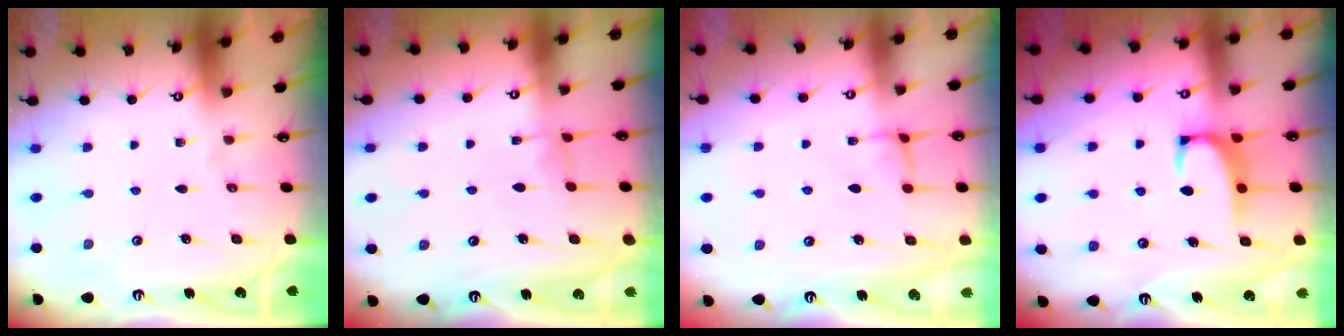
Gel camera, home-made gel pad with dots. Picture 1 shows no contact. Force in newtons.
{"total": 0.8, "press": 0.6, "slide": 0.6}
{"total": 0.6, "press": 0.1, "slide": 0.6}
{"total": 2.4, "press": 2.3, "slide": 0.7}